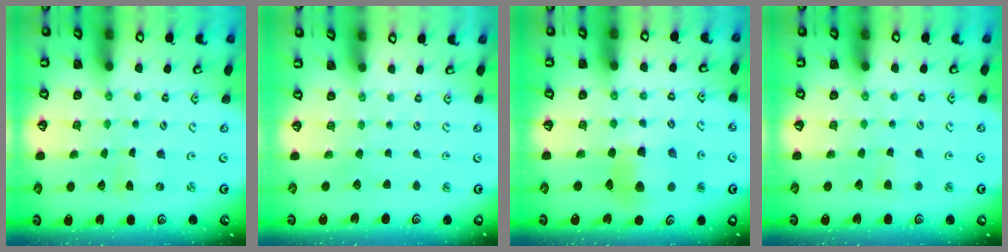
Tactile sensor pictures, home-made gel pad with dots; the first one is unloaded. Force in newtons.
{"total": 0.0}
{"total": 9.2, "press": 9.1, "slide": 1.2}
{"total": 2.6, "press": 2.6, "slide": 0.4}